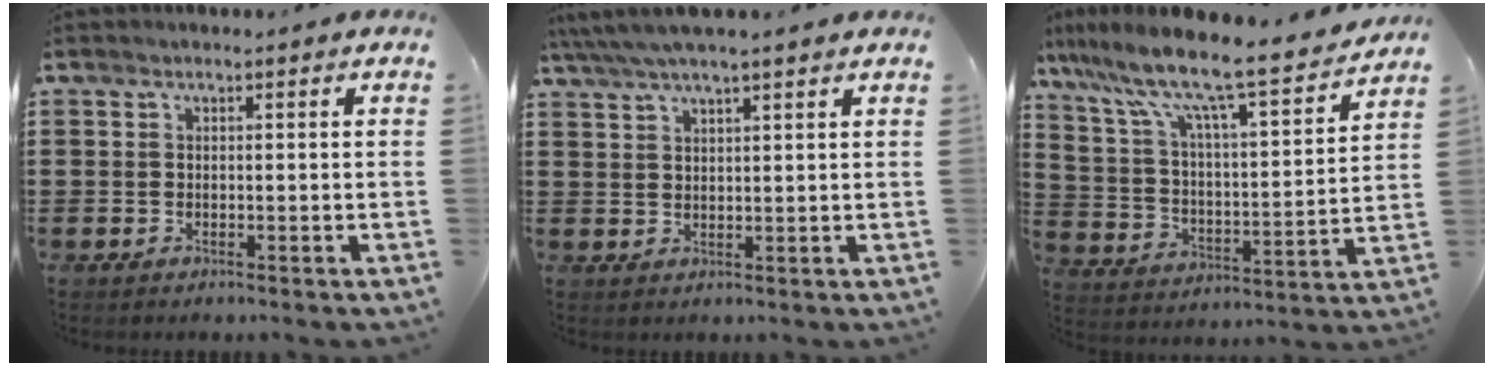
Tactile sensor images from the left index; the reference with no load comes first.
{"total": 3.7, "force": [3.0, 0.1, 2.1], "torque": [-0.048, -0.004, 0.054]}
{"total": 9.7, "force": [8.1, 0.5, 5.2], "torque": [-0.133, -0.062, 0.130]}